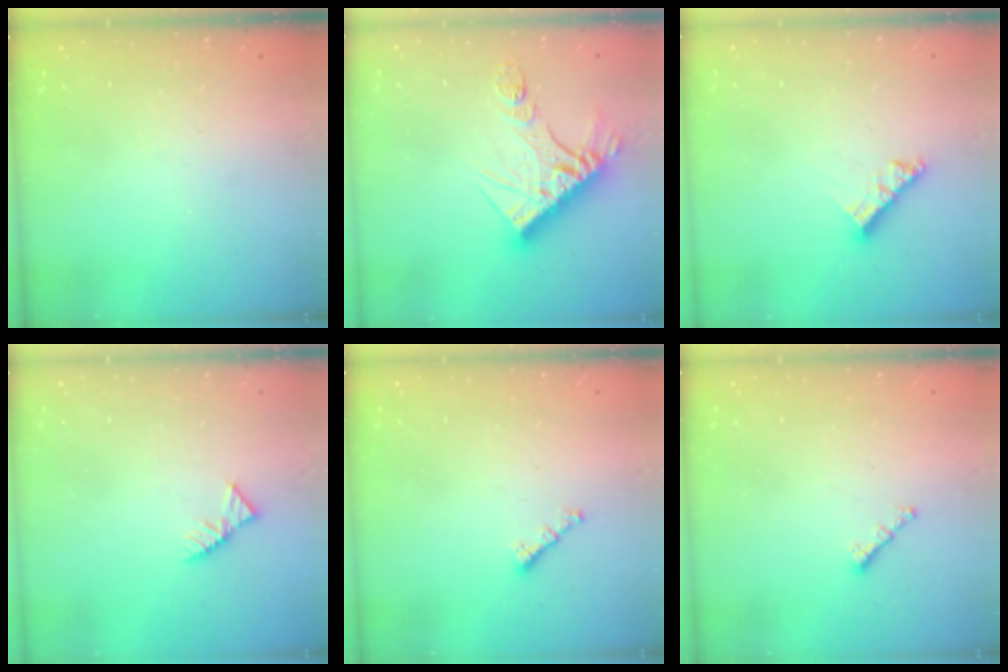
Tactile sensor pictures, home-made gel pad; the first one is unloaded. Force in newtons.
{"total": 14.5, "press": 14.4, "slide": 1.6}
{"total": 7.4, "press": 7.4, "slide": 0.8}
{"total": 4.4, "press": 4.3, "slide": 0.7}
{"total": 0.6, "press": 0.5, "slide": 0.4}
{"total": 0.8, "press": 0.7, "slide": 0.4}